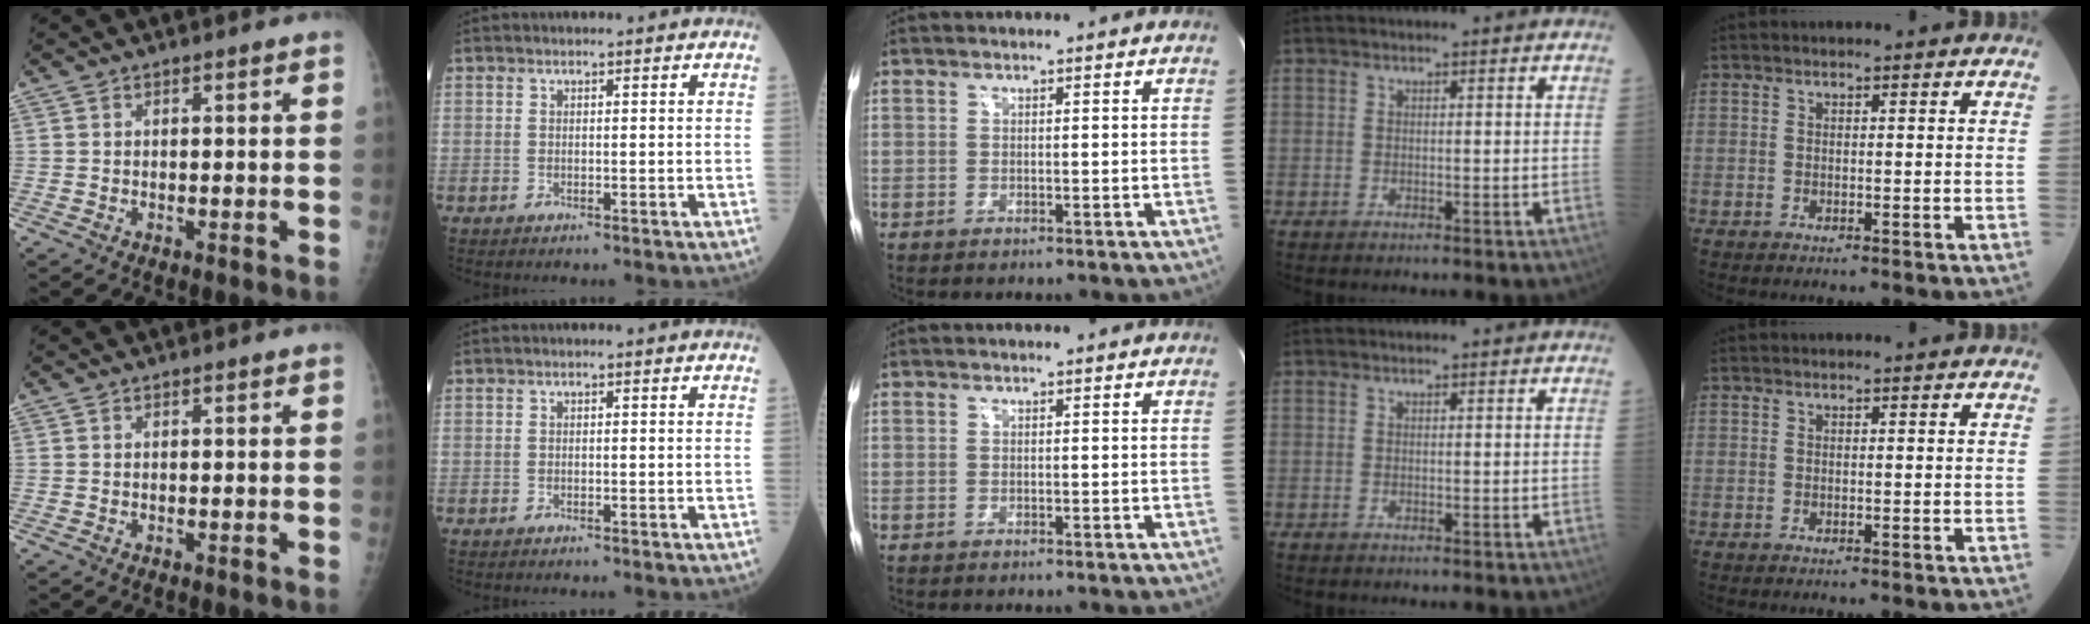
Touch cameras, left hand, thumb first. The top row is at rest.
{}